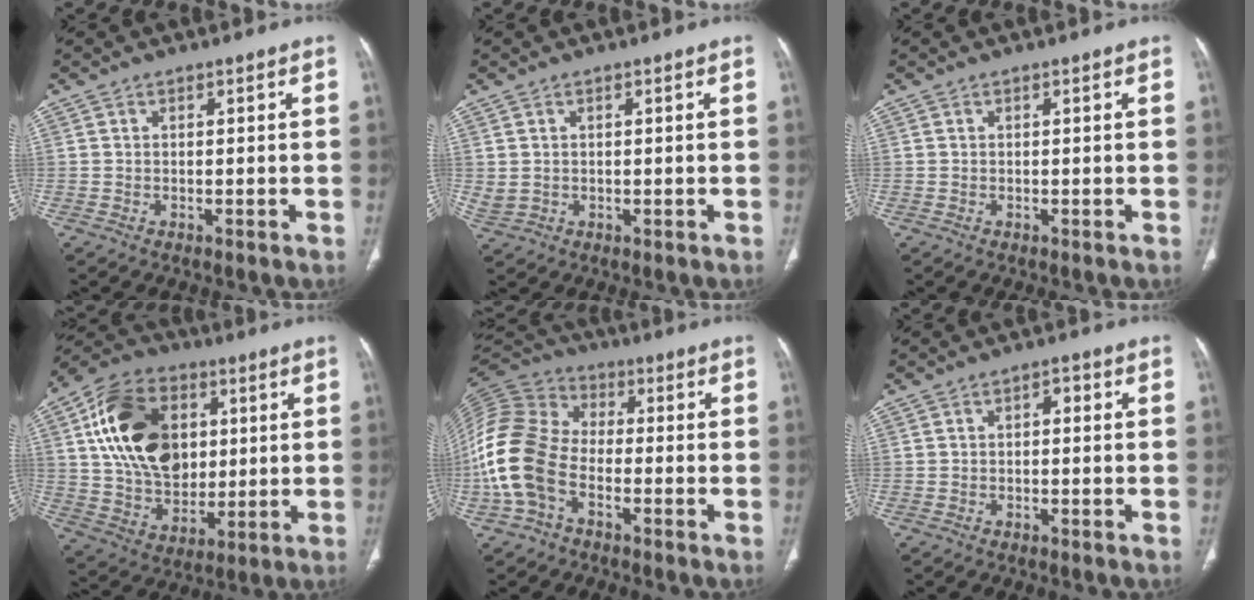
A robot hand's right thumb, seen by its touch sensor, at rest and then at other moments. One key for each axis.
{"total": 2.1, "fx": 0.5, "fy": 1.6, "fz": 1.3, "tx": -0.031, "ty": 0.000, "tz": 0.019}
{"total": 0.0}
{"total": 21.3, "fx": 4.8, "fy": 15.0, "fz": 14.4, "tx": -0.231, "ty": -0.005, "tz": 0.089}
{"total": 16.9, "fx": -4.8, "fy": 11.3, "fz": 11.6, "tx": -0.255, "ty": 0.040, "tz": -0.100}
{"total": 1.8, "fx": 0.0, "fy": 1.1, "fz": 1.5, "tx": -0.016, "ty": 0.010, "tz": -0.006}